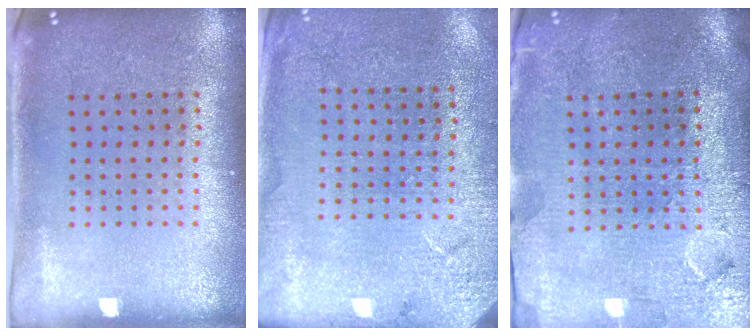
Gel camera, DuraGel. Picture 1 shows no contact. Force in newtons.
{"total": 2.6, "press": 2.6, "slide": 0.4}
{"total": 3.8, "press": 3.4, "slide": 1.6}